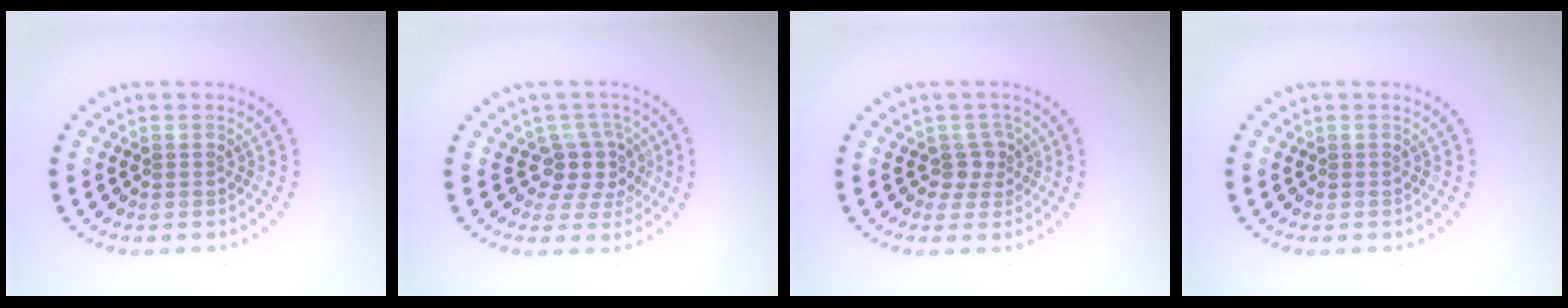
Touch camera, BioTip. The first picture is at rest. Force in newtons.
{"total": 2.9, "press": 2.1, "slide": 2.0}
{"total": 1.8, "press": 1.4, "slide": 1.2}
{"total": 0.0}